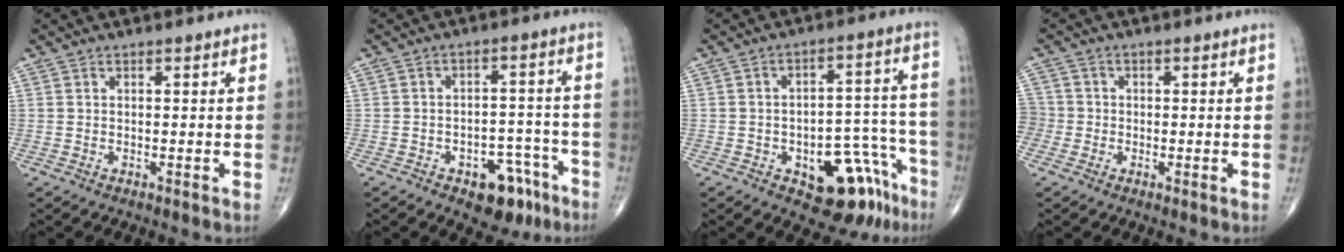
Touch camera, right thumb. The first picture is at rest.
{"total": 9.5, "force": [-5.6, 5.3, 5.5], "torque": [-0.038, 0.047, -0.071]}
{"total": 14.0, "force": [-7.9, 7.1, 9.1], "torque": [-0.063, 0.074, -0.101]}
{"total": 4.4, "force": [-1.2, 4.2, 0.7], "torque": [-0.011, 0.011, -0.028]}